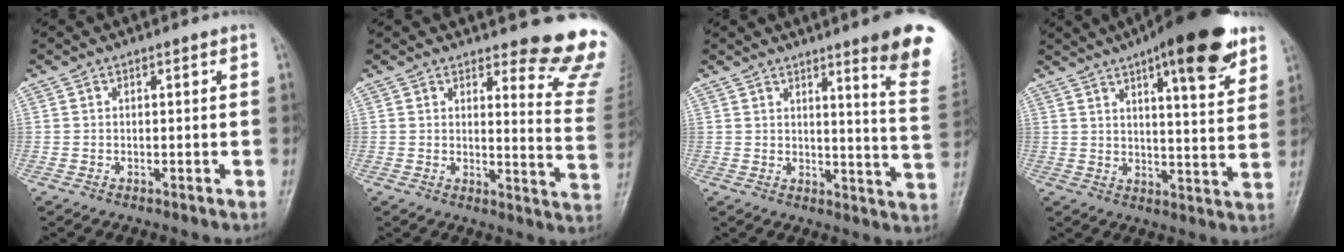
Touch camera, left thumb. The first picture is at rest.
{"total": 12.9, "force": [11.6, 2.2, 5.2], "torque": [-0.028, -0.131, 0.114]}
{"total": 13.3, "force": [8.7, 0.5, 10.1], "torque": [-0.108, -0.057, 0.099]}
{"total": 17.6, "force": [10.6, 4.6, 13.2], "torque": [-0.163, -0.041, 0.149]}